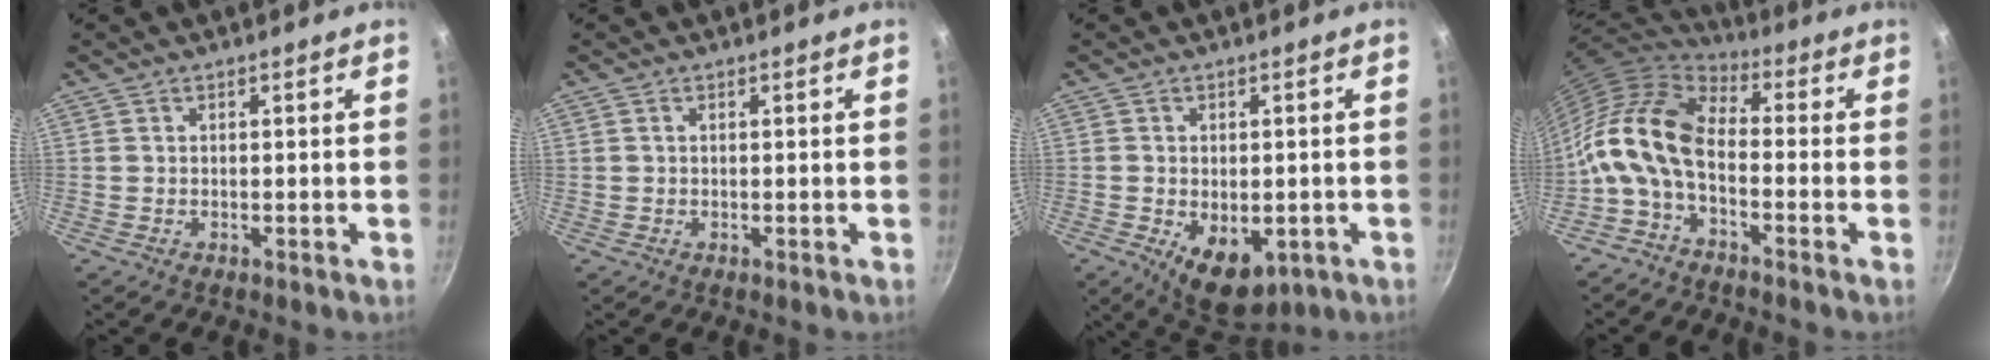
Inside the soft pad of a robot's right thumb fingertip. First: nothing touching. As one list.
[{"total": 0.0}, {"total": 9.5, "force": [-2.8, 5.8, 7.0], "torque": [-0.075, -0.003, -0.023]}, {"total": 13.6, "force": [-2.7, 7.4, 11.1], "torque": [-0.211, 0.034, -0.073]}]